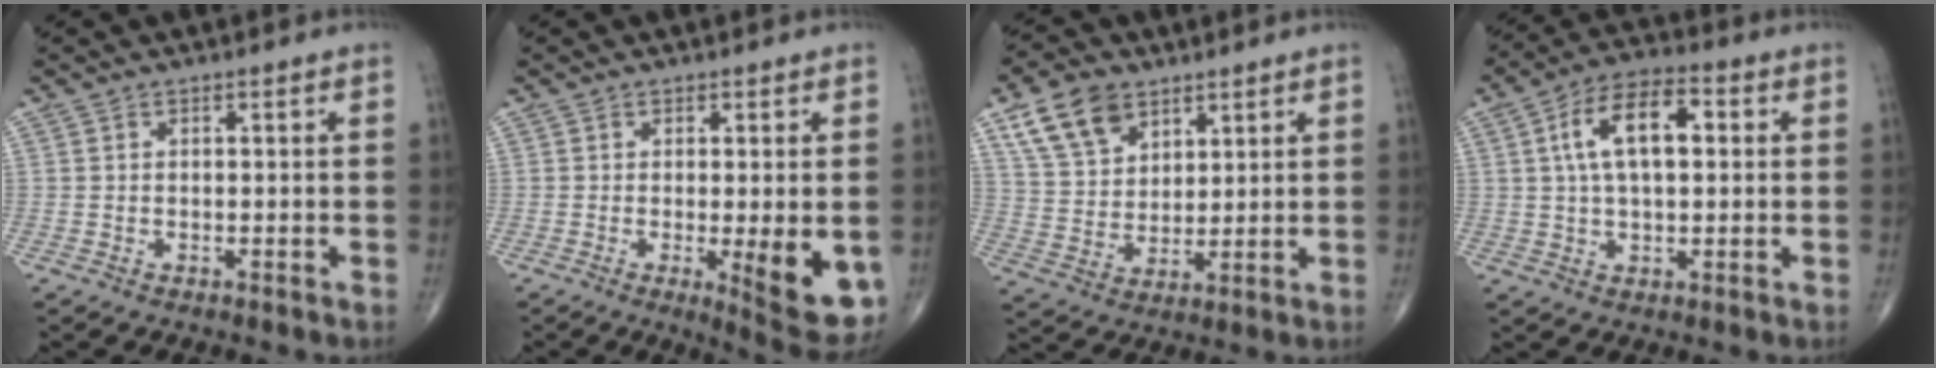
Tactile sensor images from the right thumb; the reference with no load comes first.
{"total": 10.3, "force": [-2.0, 2.8, 9.7], "torque": [-0.123, -0.025, -0.020]}
{"total": 11.2, "force": [6.4, 7.1, 5.7], "torque": [-0.087, -0.024, 0.127]}
{"total": 11.8, "force": [2.4, 5.9, 10.0], "torque": [-0.171, 0.021, 0.036]}